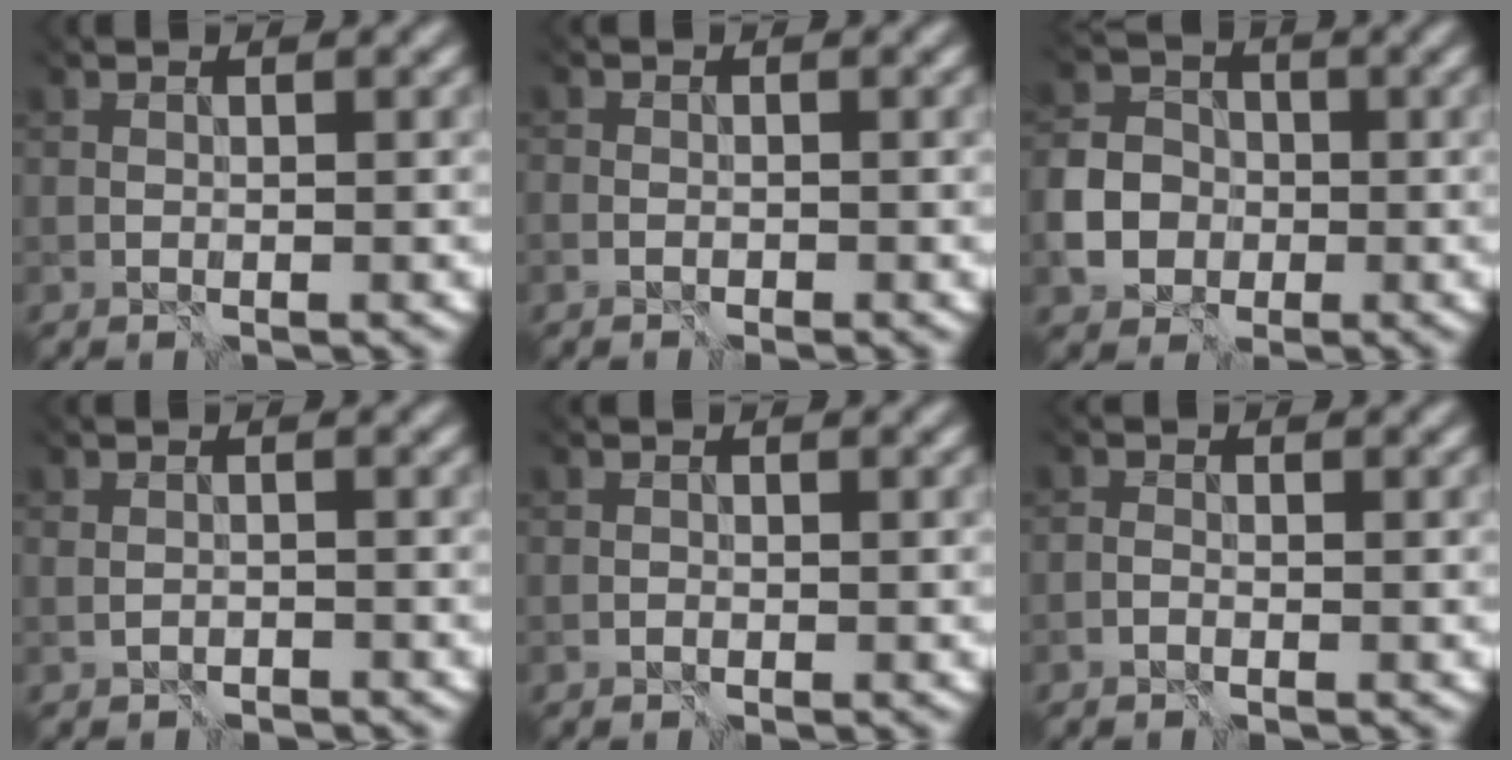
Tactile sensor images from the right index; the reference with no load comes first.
{"total": 1.7, "force": [-1.7, 0.2, -0.2], "torque": [0.001, 0.001, -0.023]}
{"total": 5.0, "force": [-3.6, 3.2, 1.3], "torque": [-0.038, 0.000, -0.041]}
{"total": 1.5, "force": [-1.3, 0.6, -0.5], "torque": [0.006, 0.005, -0.018]}
{"total": 1.8, "force": [-1.6, -0.3, -0.6], "torque": [0.010, -0.004, -0.022]}
{"total": 2.4, "force": [-2.3, 0.1, 0.2], "torque": [0.013, 0.005, -0.042]}